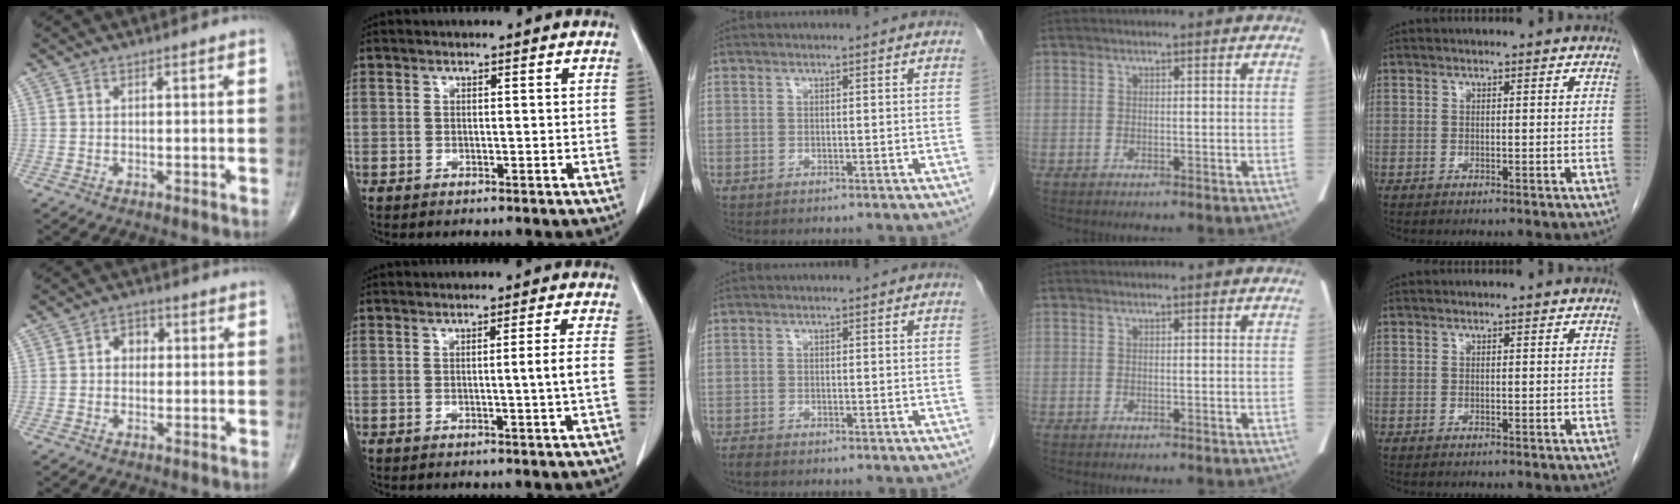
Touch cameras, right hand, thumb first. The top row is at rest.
{"thumb": {"total": 3.6, "force": [0.4, 2.9, 2.1], "torque": [-0.009, 0.012, -0.001]}, "index": {"total": 2.8, "force": [-0.5, -1.1, 2.5], "torque": [-0.040, -0.003, -0.007]}, "middle": {"total": 1.0, "force": [-0.9, 0.2, 0.4], "torque": [-0.013, -0.002, -0.015]}}